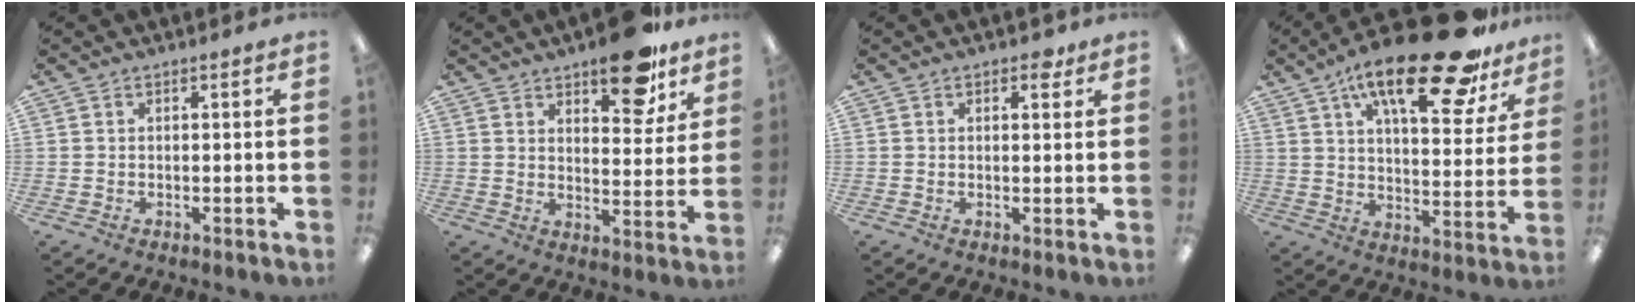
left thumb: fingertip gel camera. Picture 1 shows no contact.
{"total": 9.5, "force": [6.9, 3.9, 5.3], "torque": [-0.056, -0.036, 0.114]}
{"total": 2.8, "force": [1.5, 1.5, 1.8], "torque": [-0.015, -0.006, 0.021]}
{"total": 24.1, "force": [15.7, 7.9, 16.5], "torque": [-0.249, -0.093, 0.253]}